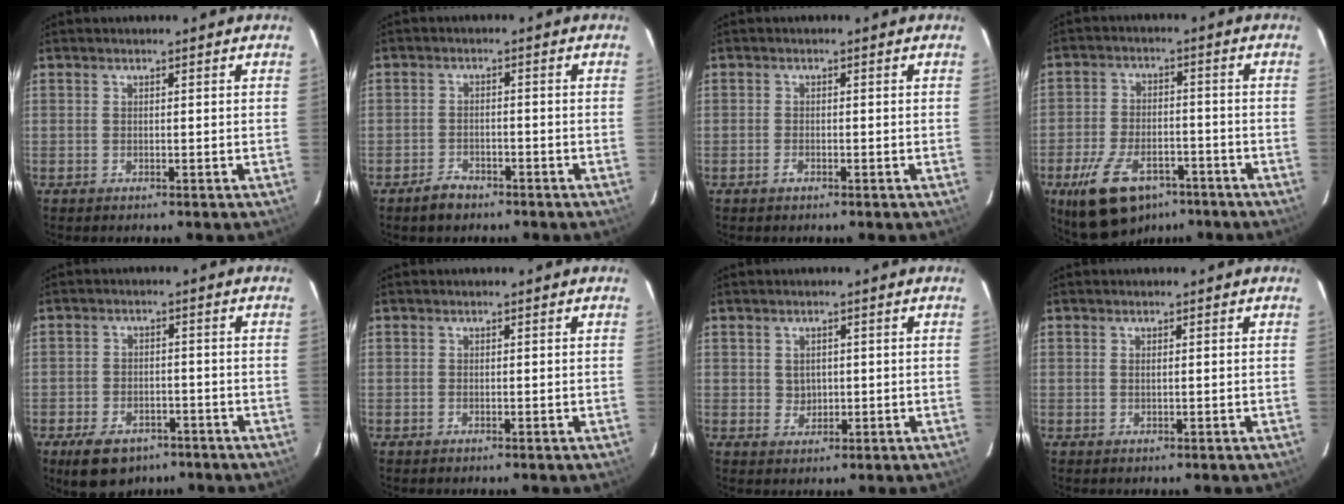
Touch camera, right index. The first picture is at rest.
{"total": 3.7, "force": [-2.8, 2.1, 1.3], "torque": [-0.032, 0.009, -0.044]}
{"total": 1.1, "force": [-0.7, 0.5, 0.7], "torque": [-0.014, -0.001, -0.013]}
{"total": 14.3, "force": [-9.0, 7.5, 8.3], "torque": [-0.178, -0.013, -0.146]}
{"total": 9.8, "force": [-6.5, 5.8, 4.6], "torque": [-0.111, -0.005, -0.091]}
{"total": 0.0}
{"total": 2.6, "force": [0.3, 2.4, 0.8], "torque": [-0.011, 0.004, 0.010]}
{"total": 0.5, "force": [0.1, 0.0, 0.5], "torque": [-0.011, 0.002, 0.002]}